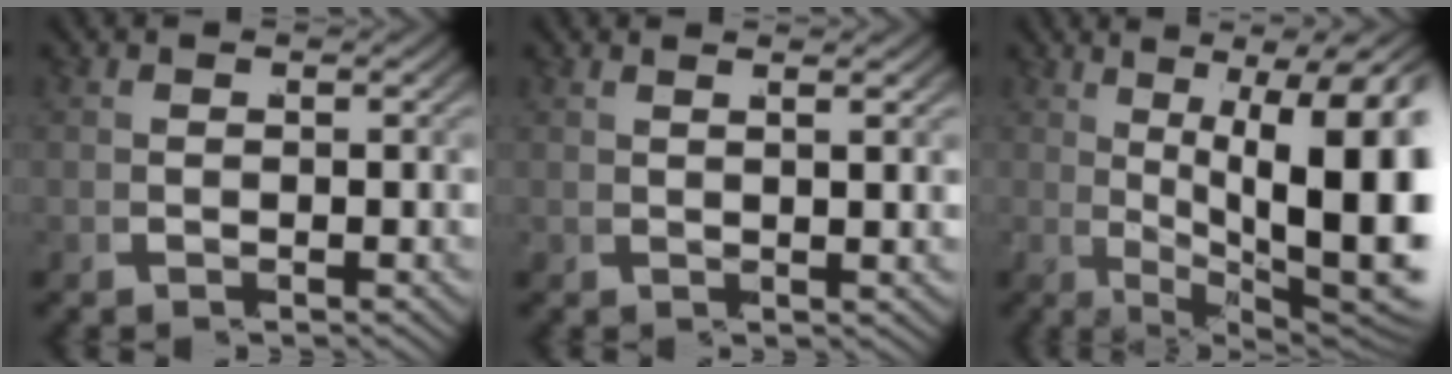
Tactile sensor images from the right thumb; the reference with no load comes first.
{"total": 1.7, "force": [1.0, 0.3, 1.4], "torque": [-0.031, -0.002, 0.028]}
{"total": 16.0, "force": [0.3, 8.3, 13.7], "torque": [-0.198, -0.036, 0.029]}